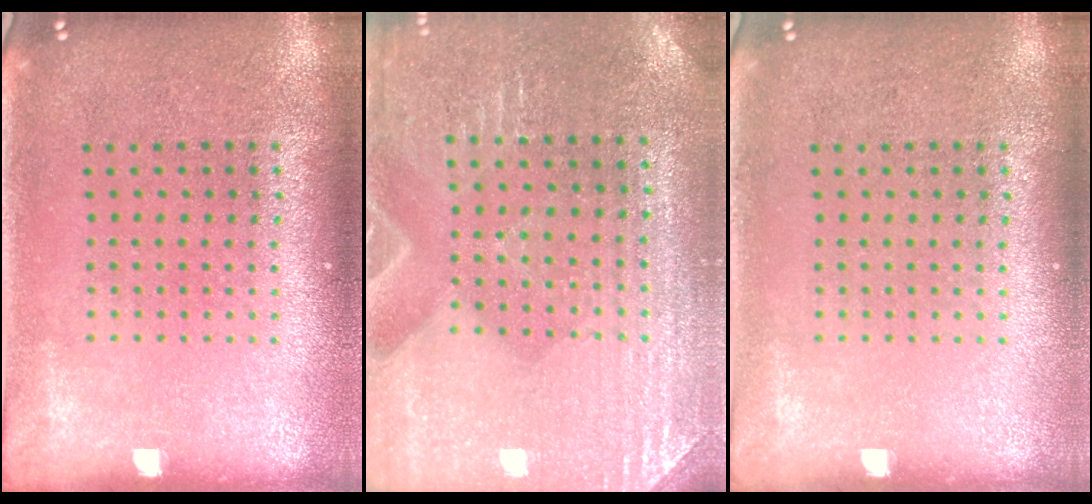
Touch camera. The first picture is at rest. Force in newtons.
{"total": 3.1, "press": 3.1, "slide": 0.4}
{"total": 0.0}